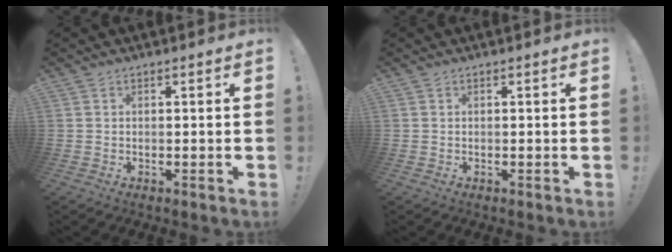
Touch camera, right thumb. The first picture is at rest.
{"total": 0.0}